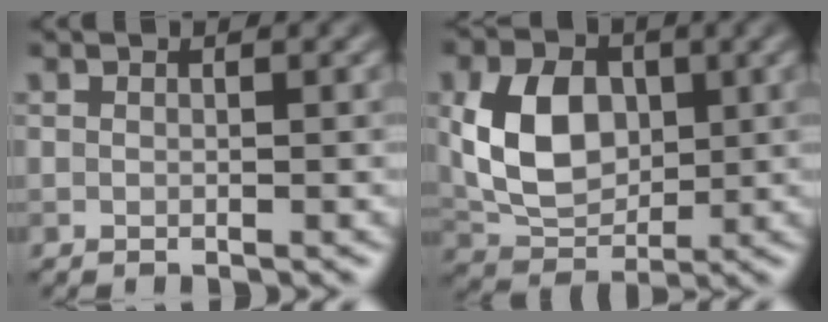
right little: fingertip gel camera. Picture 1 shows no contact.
{"total": 7.2, "force": [0.8, 5.1, 5.0], "torque": [-0.104, 0.000, 0.016]}